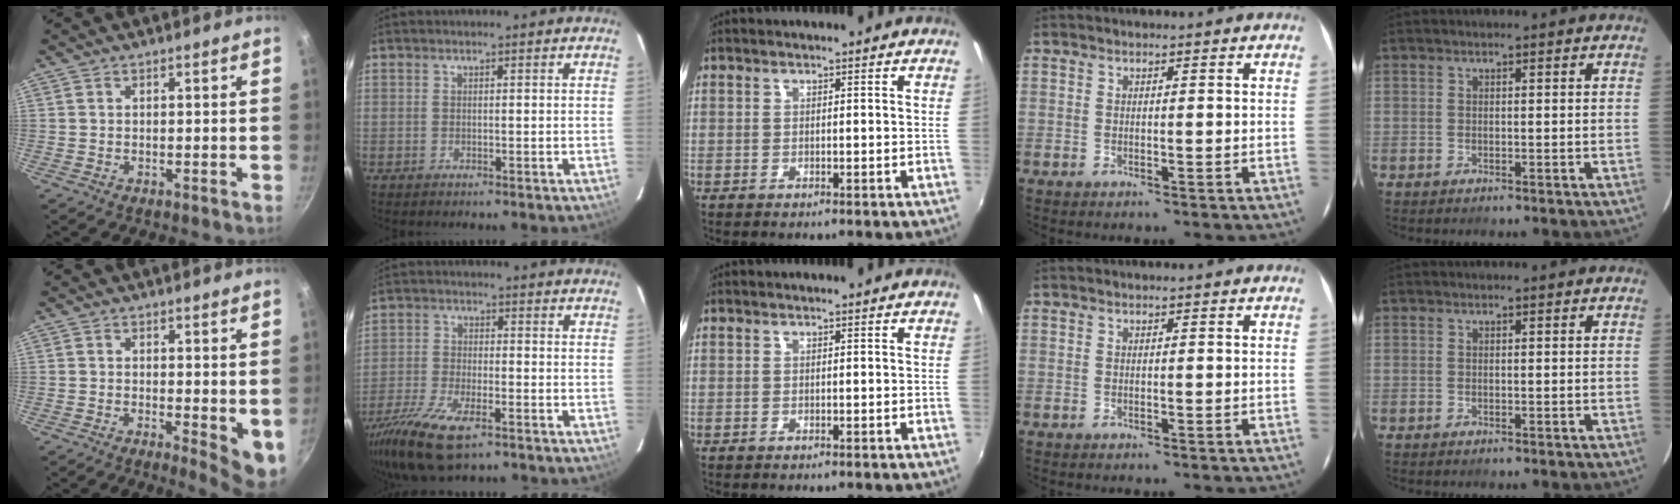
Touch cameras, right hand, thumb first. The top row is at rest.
{"thumb": {"total": 6.1, "force": [-0.2, 2.1, 5.8], "torque": [-0.072, -0.013, -0.001]}, "index": {"total": 13.4, "force": [-8.5, 4.9, 9.1], "torque": [-0.208, -0.038, -0.162]}}